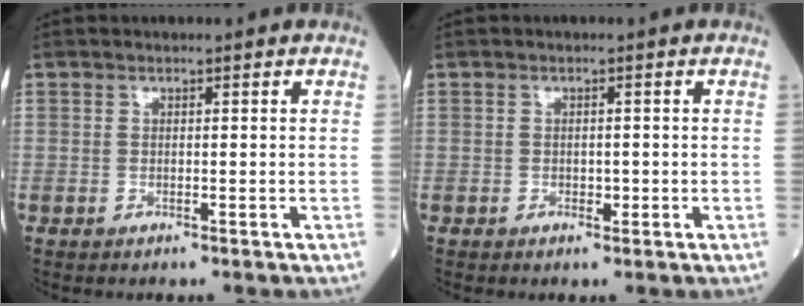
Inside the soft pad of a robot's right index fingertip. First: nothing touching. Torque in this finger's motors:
{"motor_torque": [-0.03, -0.04, 0.02, -0.01]}